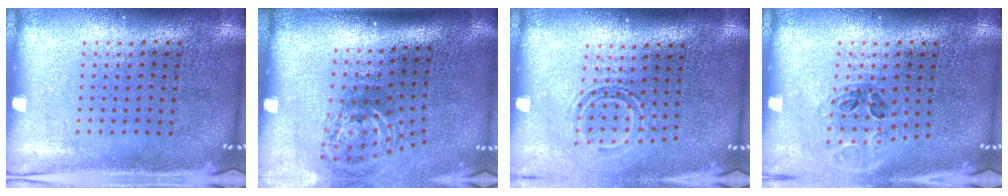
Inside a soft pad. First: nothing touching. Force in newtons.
{"total": 2.0, "press": 1.2, "slide": 1.6}
{"total": 1.6, "press": 1.1, "slide": 1.2}
{"total": 0.9, "press": 0.9, "slide": 0.1}